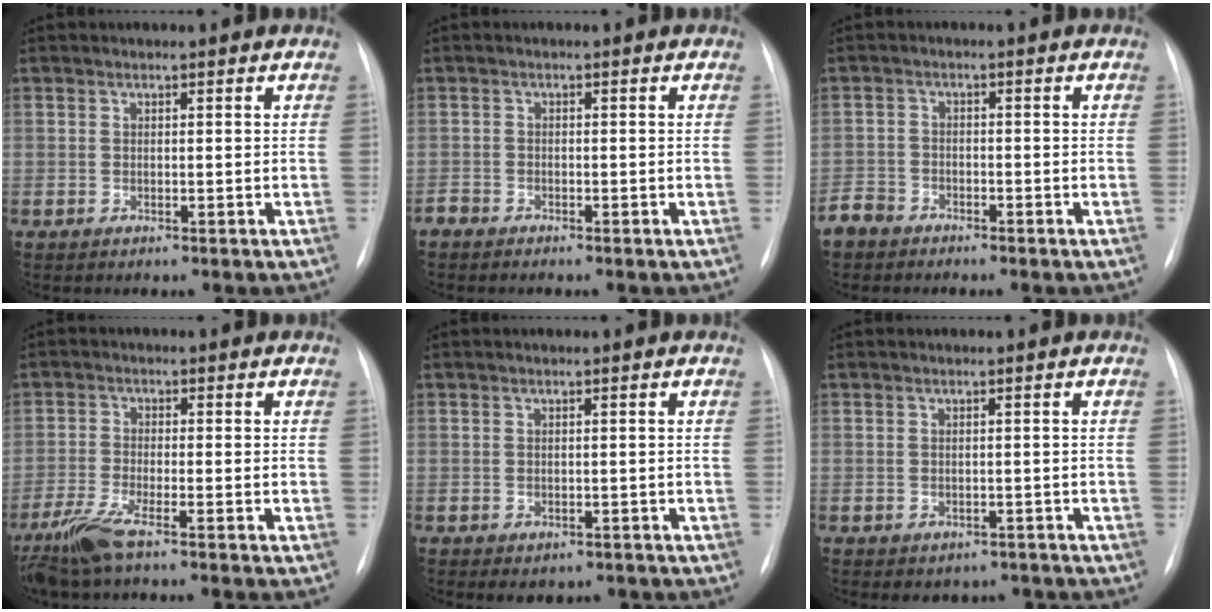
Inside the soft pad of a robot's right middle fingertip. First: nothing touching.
{"total": 1.2, "force": [-1.1, 0.4, 0.1], "torque": [0.000, 0.000, -0.018]}
{"total": 3.4, "force": [-2.9, 1.7, 0.1], "torque": [-0.004, 0.001, -0.057]}
{"total": 6.2, "force": [-4.5, 0.1, 4.2], "torque": [-0.097, -0.020, -0.093]}
{"total": 3.2, "force": [-2.4, 1.9, 1.0], "torque": [-0.007, 0.006, -0.024]}
{"total": 3.4, "force": [-2.7, 2.0, 0.5], "torque": [0.000, 0.013, -0.031]}